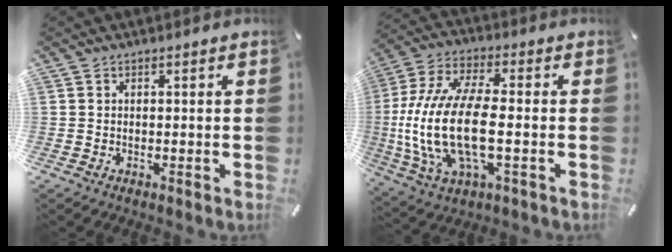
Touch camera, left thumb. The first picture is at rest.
{"total": 18.3, "force": [-2.0, 7.9, 16.3], "torque": [-0.361, -0.015, -0.038]}